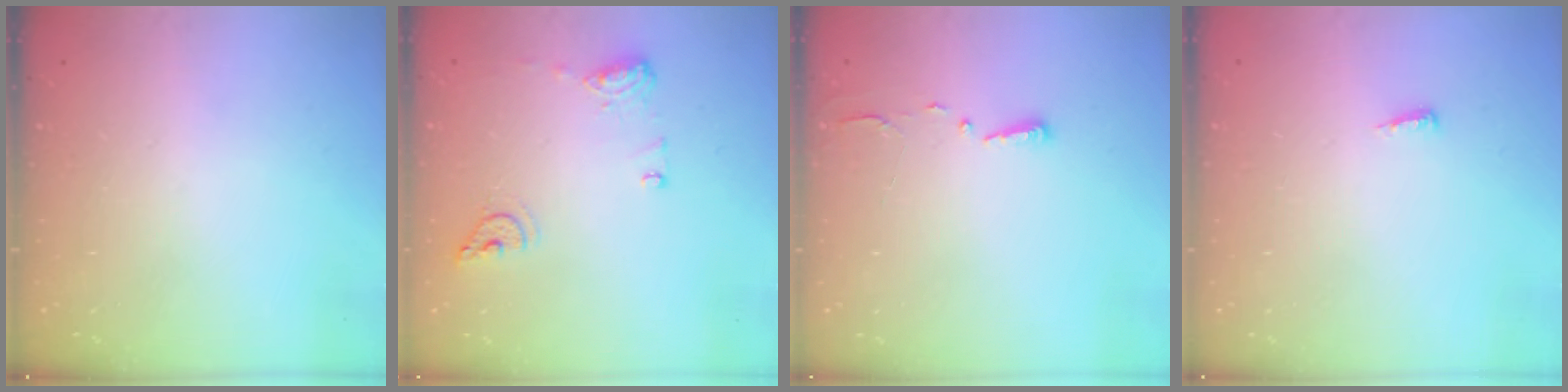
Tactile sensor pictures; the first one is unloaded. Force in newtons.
{"total": 9.1, "press": 9.1, "slide": 1.1}
{"total": 2.7, "press": 2.7, "slide": 0.4}
{"total": 4.9, "press": 4.9, "slide": 0.5}